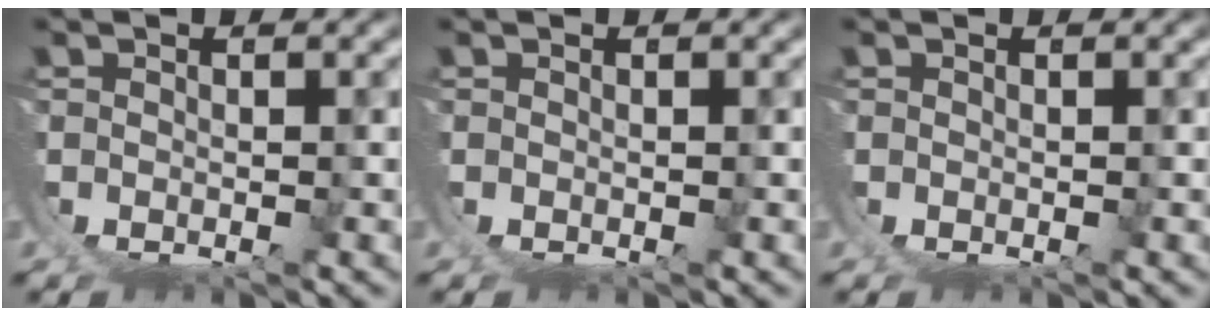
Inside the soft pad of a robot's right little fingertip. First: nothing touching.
{"total": 0.0}
{"total": 0.0}